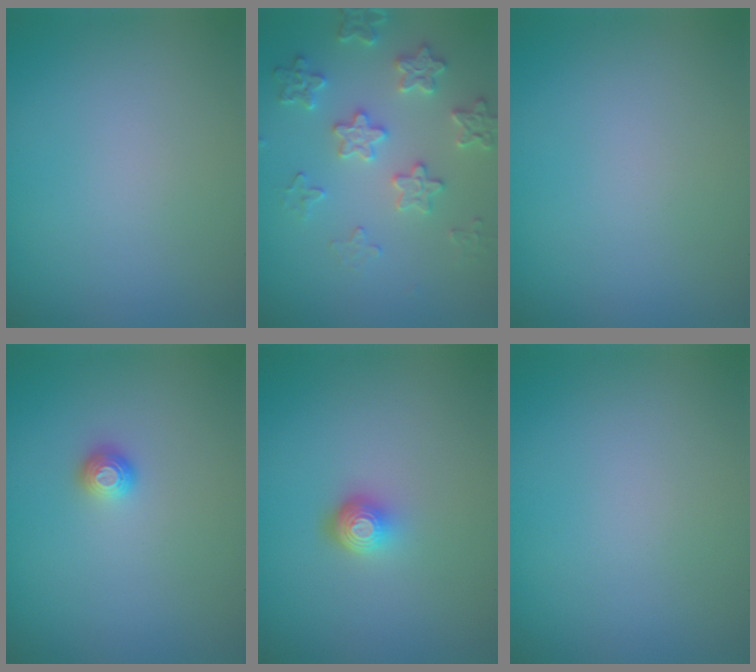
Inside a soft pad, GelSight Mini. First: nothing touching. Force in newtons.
{"total": 3.5, "press": 3.5, "slide": 0.5}
{"total": 0.0}
{"total": 1.1, "press": 1.0, "slide": 0.4}
{"total": 2.3, "press": 1.4, "slide": 1.8}
{"total": 0.0}